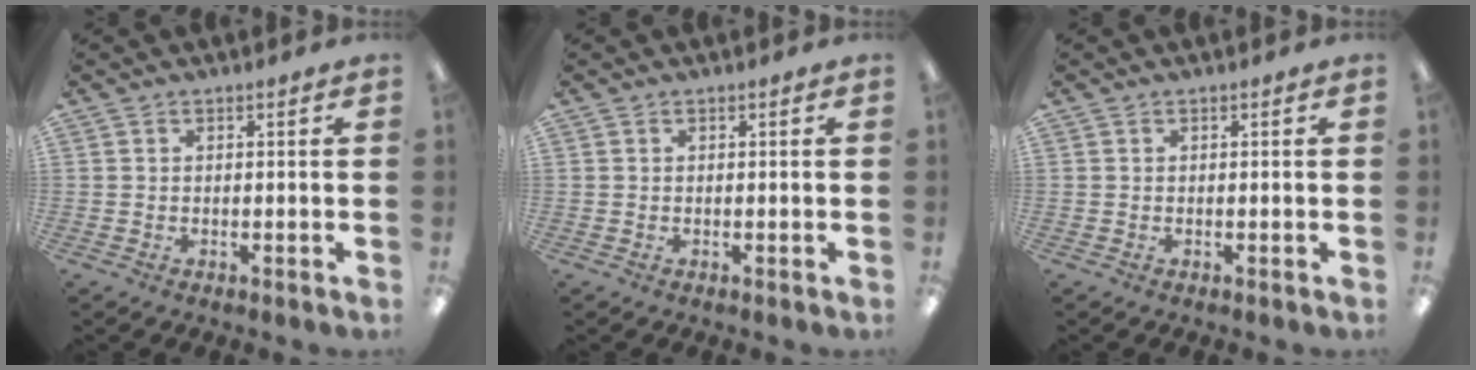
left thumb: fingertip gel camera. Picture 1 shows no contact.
{"total": 0.0}
{"total": 0.0}